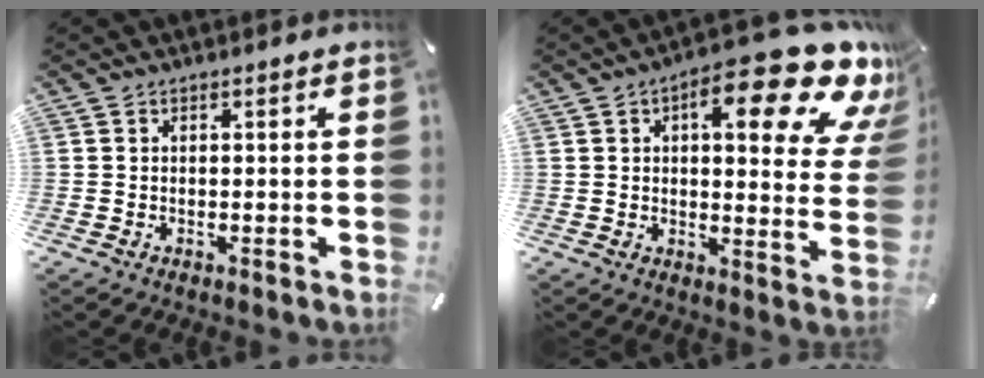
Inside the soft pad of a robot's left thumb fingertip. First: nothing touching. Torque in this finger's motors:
{"motor_torque": [0.83, 0.59, 1.73, -1.04, 0.33]}